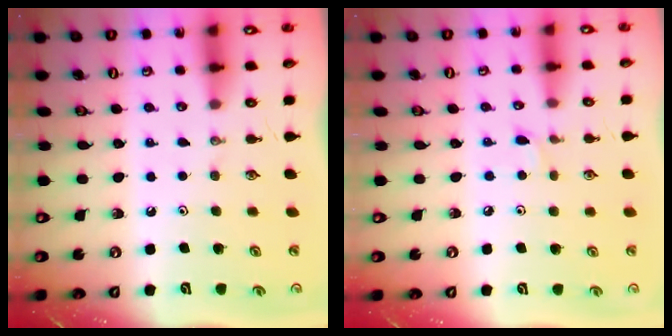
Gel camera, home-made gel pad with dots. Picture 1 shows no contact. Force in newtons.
{"total": 1.9, "press": 1.9, "slide": 0.2}